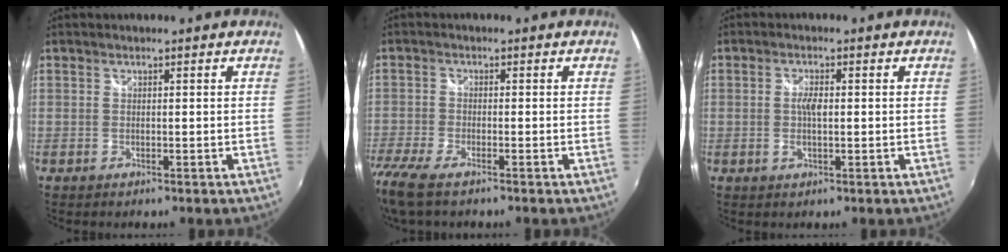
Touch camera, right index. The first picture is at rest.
{"total": 5.6, "force": [-4.3, 0.9, 3.5], "torque": [-0.087, -0.030, -0.086]}
{"total": 2.9, "force": [0.0, 1.1, 2.6], "torque": [-0.047, -0.001, -0.002]}